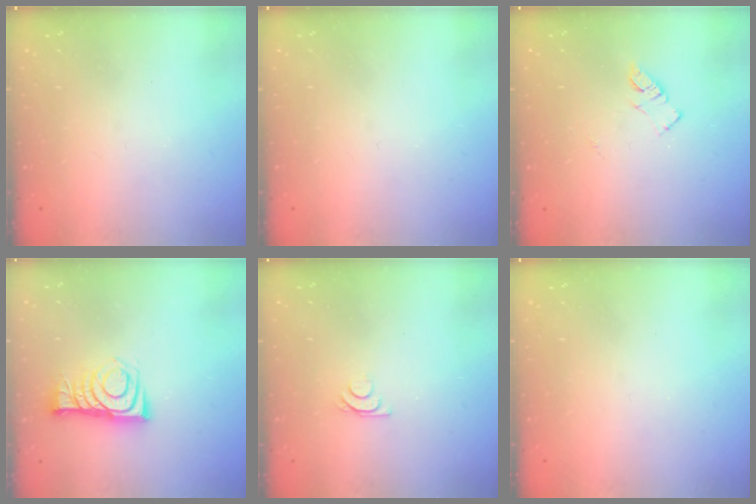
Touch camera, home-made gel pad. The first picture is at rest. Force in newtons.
{"total": 0.0}
{"total": 5.6, "press": 5.6, "slide": 0.8}
{"total": 8.2, "press": 8.2, "slide": 0.9}
{"total": 5.1, "press": 5.0, "slide": 0.9}
{"total": 0.0}